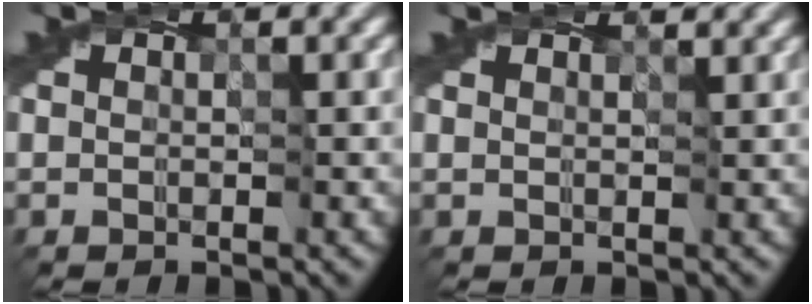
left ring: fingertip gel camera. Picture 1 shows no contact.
{"total": 1.7, "force": [1.5, 0.4, 0.8], "torque": [-0.011, 0.003, 0.005]}